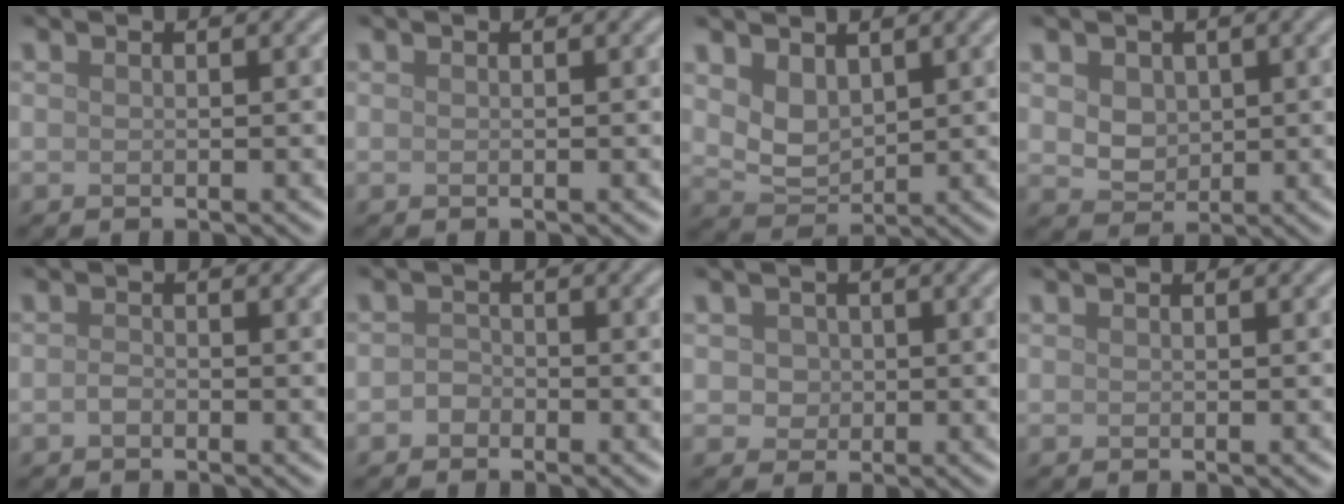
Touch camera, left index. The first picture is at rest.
{"total": 0.0}
{"total": 3.0, "force": [1.4, 1.9, 1.8], "torque": [-0.042, -0.007, 0.036]}
{"total": 3.8, "force": [1.5, 2.9, 2.0], "torque": [-0.046, 0.009, 0.026]}
{"total": 0.8, "force": [-0.4, 0.4, 0.5], "torque": [-0.012, 0.000, -0.011]}
{"total": 1.2, "force": [-0.7, 0.9, 0.3], "torque": [-0.004, 0.003, -0.015]}
{"total": 2.4, "force": [0.7, 2.0, 1.0], "torque": [-0.011, 0.009, 0.011]}
{"total": 0.0}